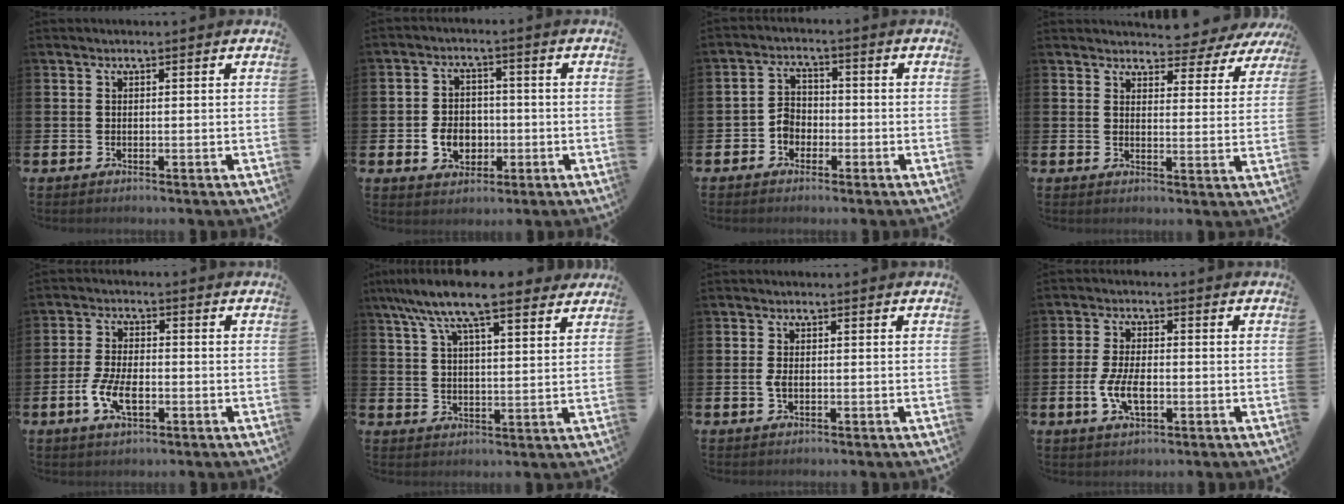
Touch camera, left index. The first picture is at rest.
{"total": 4.9, "force": [-1.1, 4.1, 2.5], "torque": [-0.039, 0.003, -0.026]}
{"total": 3.2, "force": [-1.7, 2.4, 1.2], "torque": [-0.030, 0.008, -0.037]}
{"total": 3.0, "force": [2.9, 1.0, -0.2], "torque": [-0.002, -0.032, 0.045]}
{"total": 5.5, "force": [-1.7, 2.5, 4.5], "torque": [-0.088, 0.004, -0.033]}
{"total": 10.7, "force": [9.0, 2.3, 5.2], "torque": [-0.113, -0.031, 0.163]}
{"total": 1.7, "force": [-0.2, 0.8, 1.4], "torque": [-0.030, 0.003, -0.004]}
{"total": 5.4, "force": [-1.1, 2.6, 4.6], "torque": [-0.099, -0.001, -0.024]}